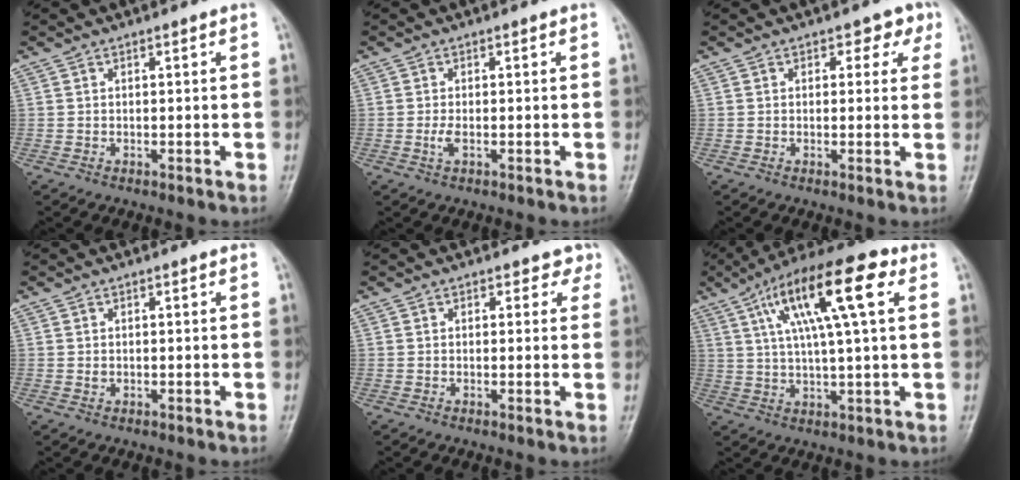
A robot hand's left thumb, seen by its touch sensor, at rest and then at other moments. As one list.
[{"total": 1.6, "force": [-0.5, 0.6, 1.5], "torque": [-0.035, -0.001, -0.008]}, {"total": 3.8, "force": [1.7, 2.8, 2.0], "torque": [0.011, -0.002, 0.012]}, {"total": 0.6, "force": [-0.1, 0.5, 0.3], "torque": [-0.002, 0.001, 0.001]}, {"total": 2.3, "force": [1.4, 1.8, 0.6], "torque": [0.023, -0.003, 0.006]}, {"total": 16.8, "force": [6.0, 4.1, 15.1], "torque": [-0.260, 0.015, 0.093]}]